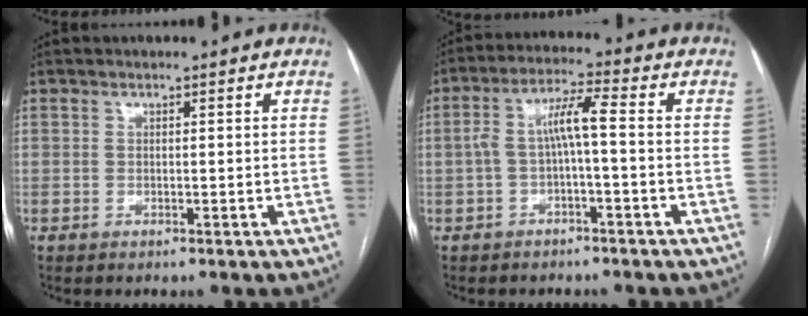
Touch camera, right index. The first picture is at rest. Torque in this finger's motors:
{"motor_torque": [0.84, 0.05, 0.48, 0.13]}